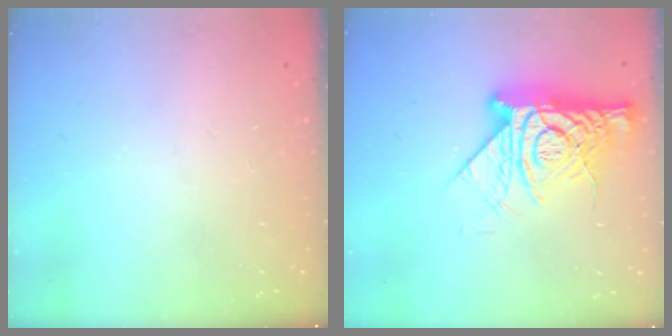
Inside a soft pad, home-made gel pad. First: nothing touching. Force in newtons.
{"total": 15.0, "press": 15.0, "slide": 1.3}